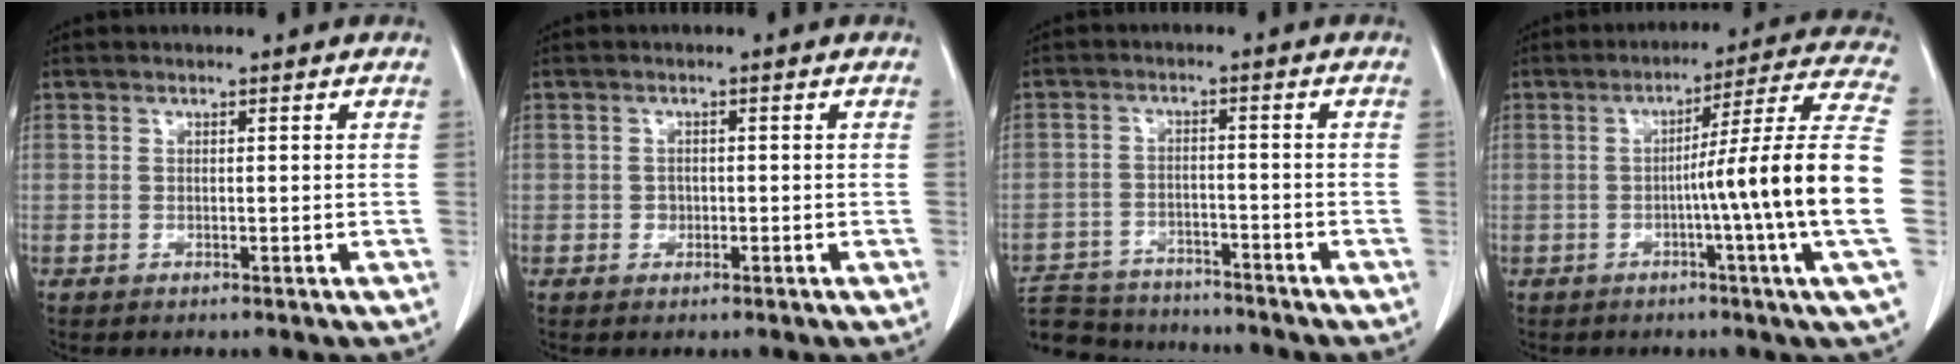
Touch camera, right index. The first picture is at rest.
{"total": 1.1, "force": [-0.3, 1.0, 0.3], "torque": [-0.002, 0.005, -0.005]}
{"total": 12.1, "force": [-11.2, 3.2, 3.1], "torque": [-0.054, 0.002, -0.170]}
{"total": 16.9, "force": [-2.8, -3.1, 16.4], "torque": [-0.226, -0.004, -0.053]}